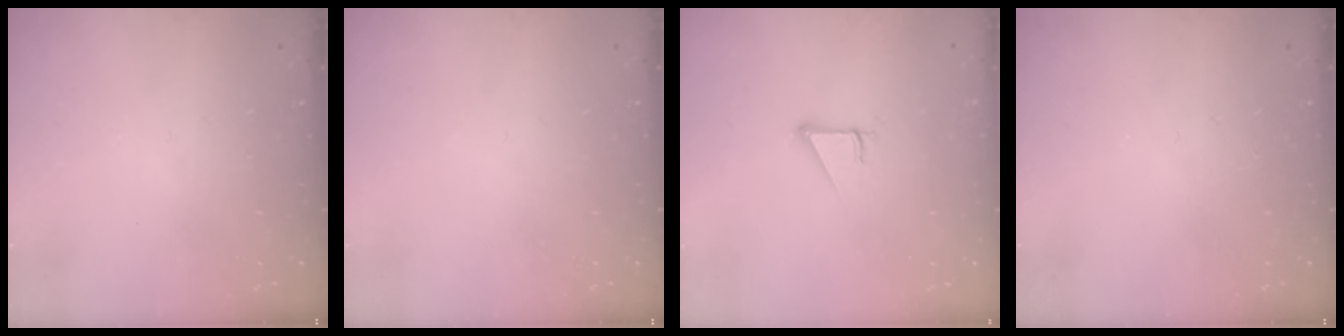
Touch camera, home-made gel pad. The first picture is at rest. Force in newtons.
{"total": 0.0}
{"total": 3.0, "press": 3.0, "slide": 0.1}
{"total": 0.0}